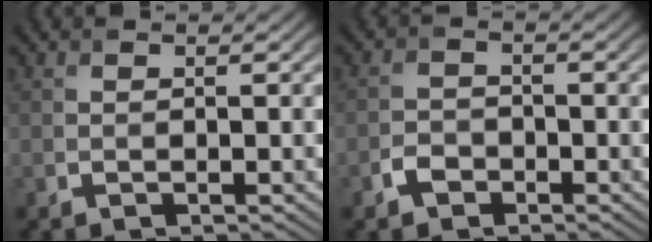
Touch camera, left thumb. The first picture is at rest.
{"total": 2.4, "force": [-1.5, 1.7, 0.9], "torque": [-0.017, 0.003, -0.034]}